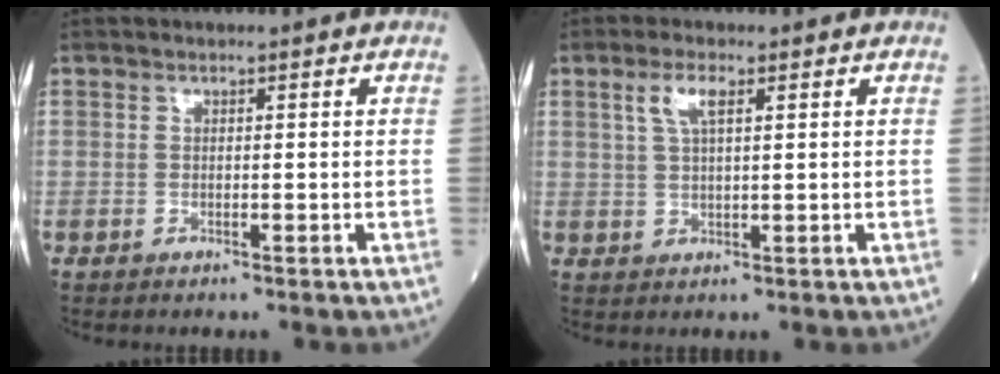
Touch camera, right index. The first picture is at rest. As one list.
[{"total": 3.7, "force": [1.7, 0.9, 3.2], "torque": [-0.069, 0.008, 0.035]}]